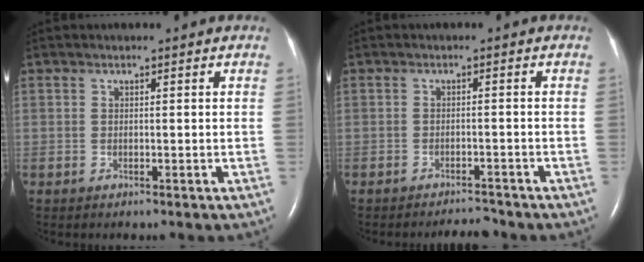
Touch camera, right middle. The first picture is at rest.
{"total": 2.6, "force": [-2.6, 0.2, 0.2], "torque": [-0.003, -0.008, -0.039]}